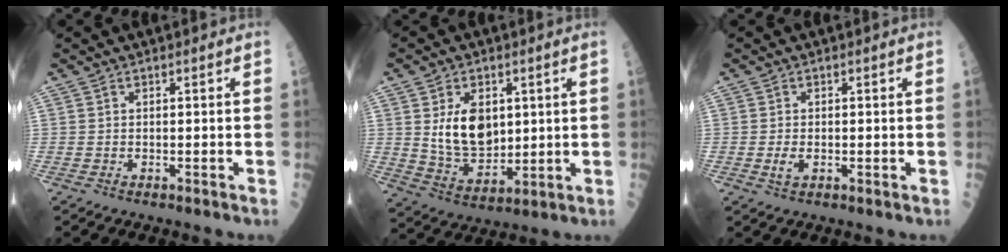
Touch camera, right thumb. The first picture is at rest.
{"total": 11.1, "force": [2.5, 7.1, 8.1], "torque": [-0.114, -0.022, 0.059]}
{"total": 2.1, "force": [-0.3, 1.2, 1.7], "torque": [-0.027, -0.001, -0.006]}